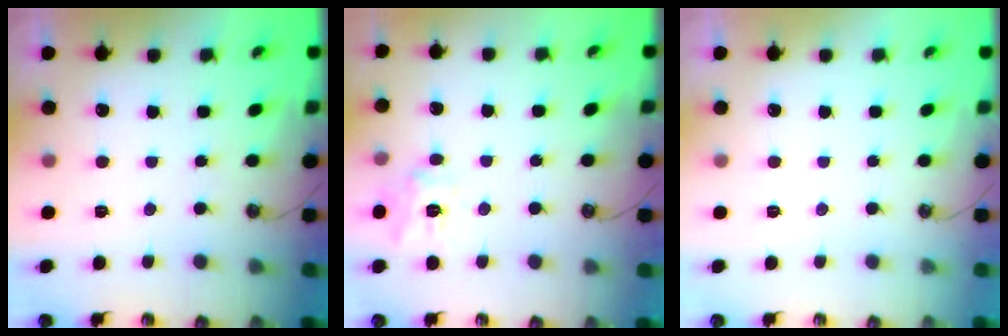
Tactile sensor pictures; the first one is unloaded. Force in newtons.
{"total": 11.8, "press": 11.7, "slide": 1.2}
{"total": 0.0}